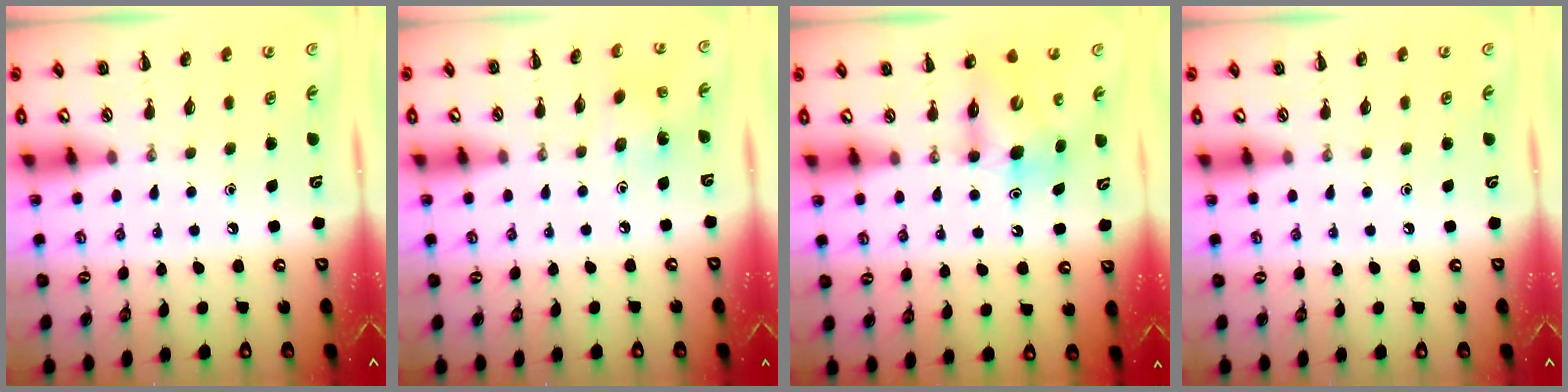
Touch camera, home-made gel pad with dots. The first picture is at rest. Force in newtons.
{"total": 2.4, "press": 2.2, "slide": 0.8}
{"total": 6.5, "press": 6.5, "slide": 0.8}
{"total": 0.0}